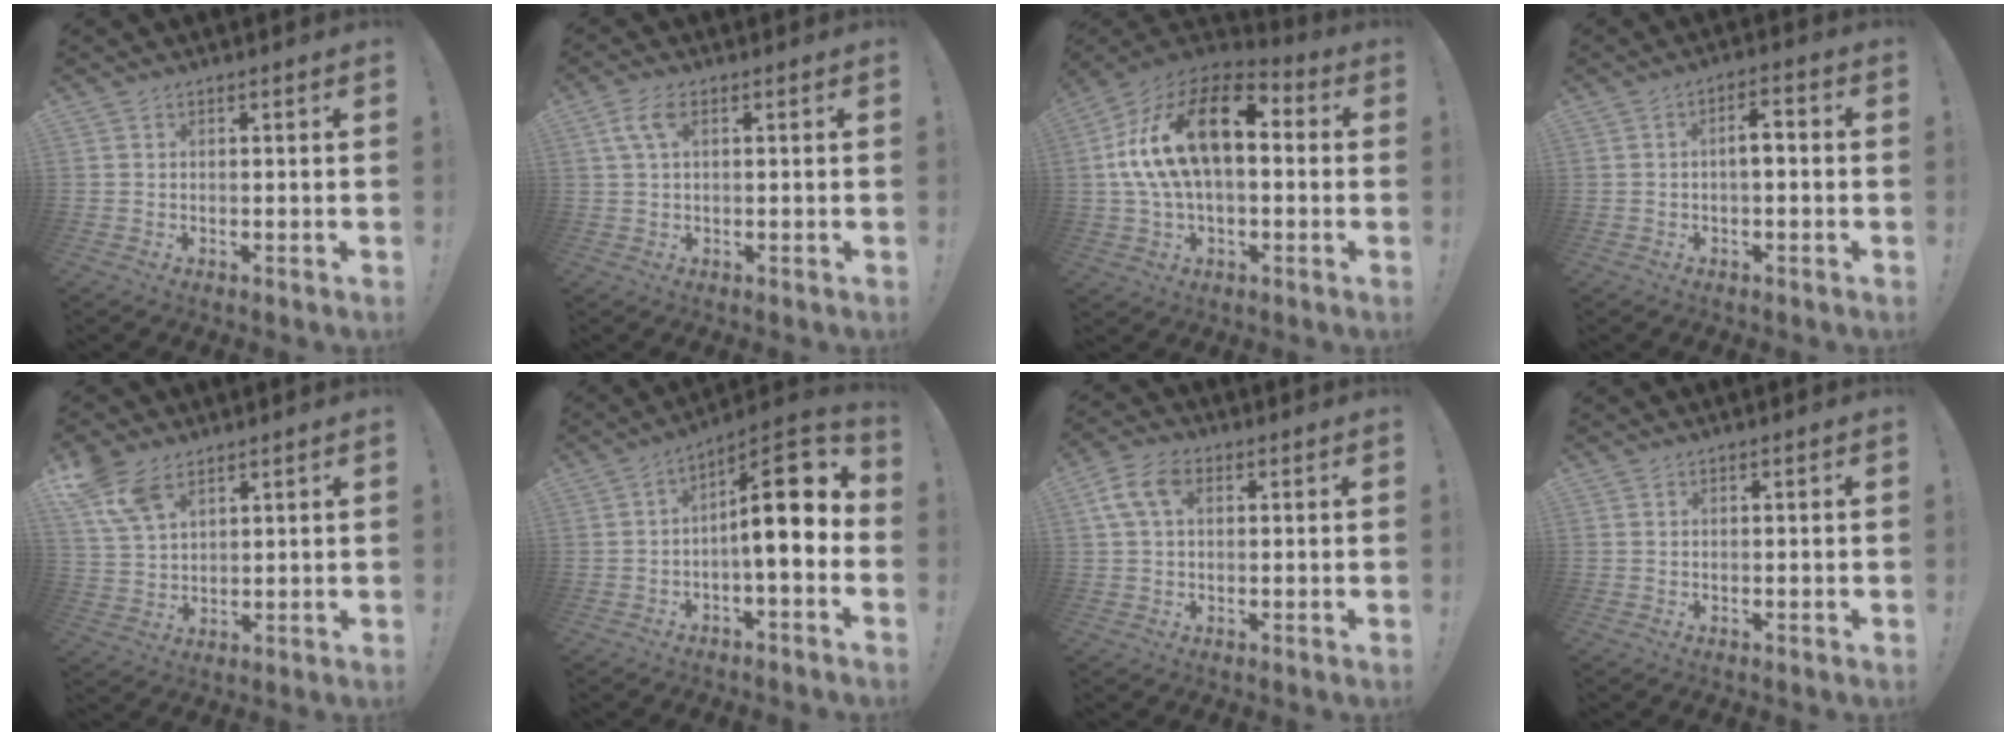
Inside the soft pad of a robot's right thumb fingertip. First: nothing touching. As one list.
[{"total": 4.8, "force": [1.6, 2.3, 4.0], "torque": [-0.077, 0.006, 0.029]}, {"total": 22.0, "force": [4.9, 11.6, 18.1], "torque": [-0.326, -0.006, 0.086]}, {"total": 4.7, "force": [-0.8, 1.8, 4.2], "torque": [-0.062, 0.008, -0.019]}, {"total": 10.1, "force": [6.4, 5.6, 5.4], "torque": [-0.102, -0.022, 0.128]}, {"total": 14.1, "force": [1.1, 4.0, 13.5], "torque": [-0.194, -0.006, 0.015]}, {"total": 8.1, "force": [2.2, 5.1, 5.9], "torque": [-0.123, 0.008, 0.043]}, {"total": 0.0}]